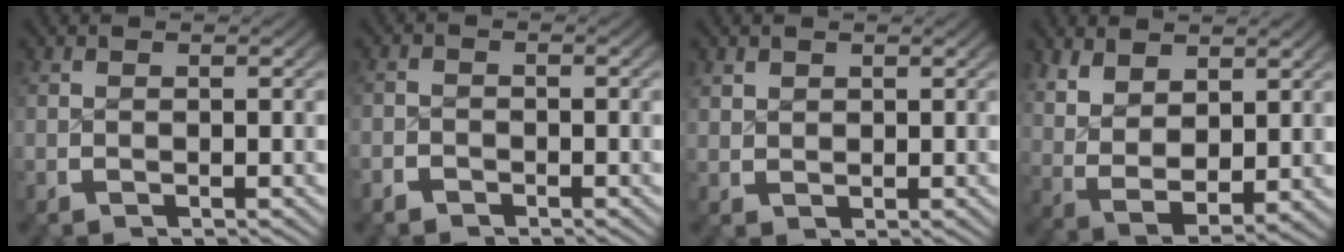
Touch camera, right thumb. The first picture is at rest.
{"total": 1.6, "force": [-1.3, 0.9, 0.0], "torque": [0.002, -0.003, -0.027]}
{"total": 1.7, "force": [1.1, 1.2, 0.5], "torque": [-0.007, -0.002, 0.030]}
{"total": 8.3, "force": [0.5, 6.0, 5.8], "torque": [-0.142, -0.044, 0.035]}